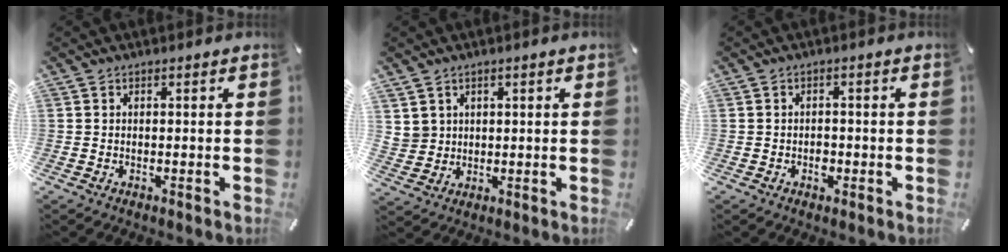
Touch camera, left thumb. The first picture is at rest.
{"total": 4.4, "force": [2.3, 3.7, -0.3], "torque": [-0.003, -0.009, 0.043]}
{"total": 2.1, "force": [-0.7, 1.6, 1.2], "torque": [-0.015, -0.001, -0.015]}